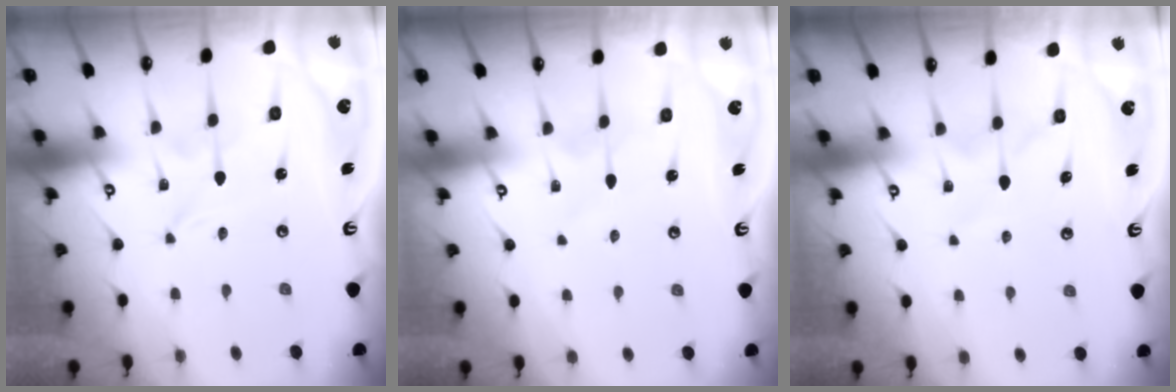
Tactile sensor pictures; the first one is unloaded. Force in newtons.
{"total": 4.4, "press": 4.4, "slide": 0.5}
{"total": 7.0, "press": 6.9, "slide": 0.6}